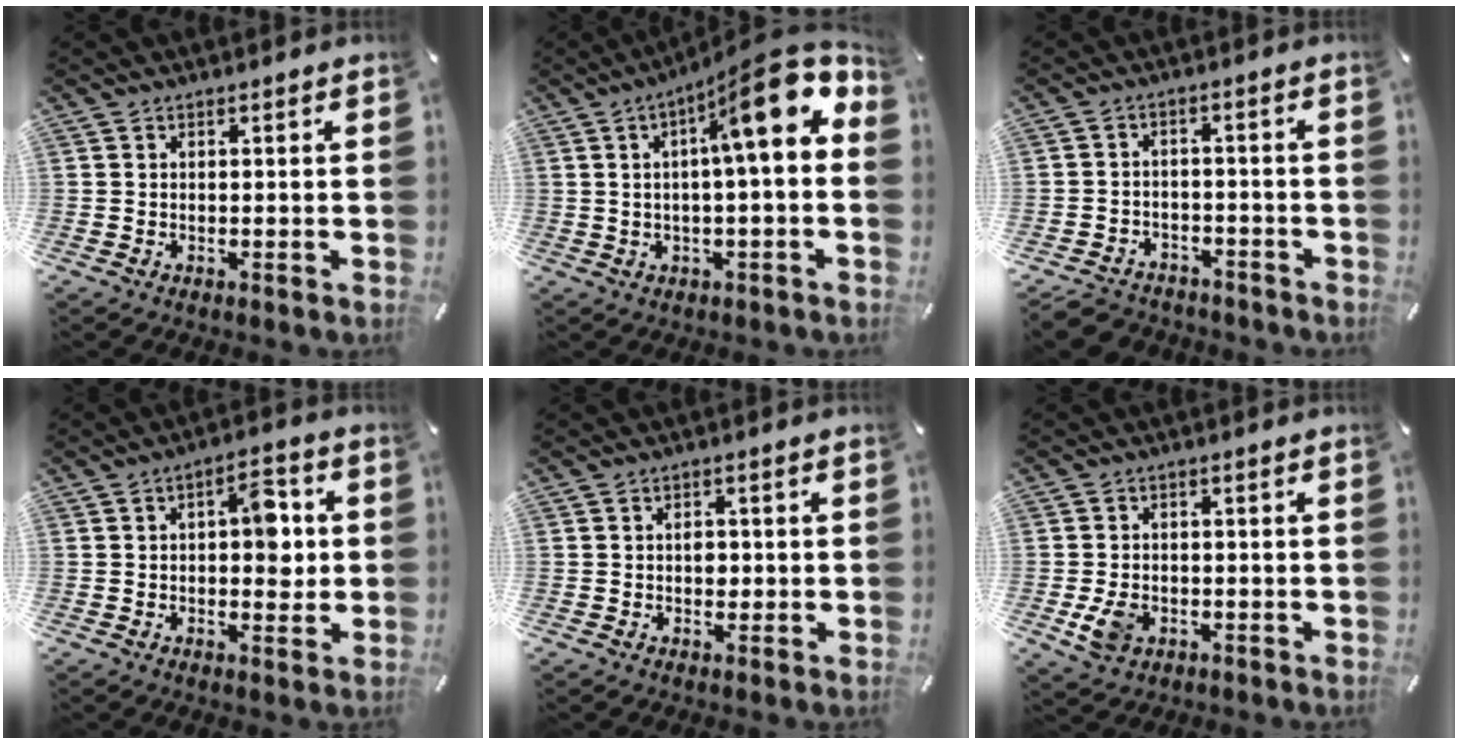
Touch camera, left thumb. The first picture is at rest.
{"total": 16.0, "force": [6.4, 2.8, 14.4], "torque": [-0.211, -0.051, 0.091]}
{"total": 4.7, "force": [-3.8, 2.6, 1.1], "torque": [-0.027, 0.019, -0.075]}
{"total": 9.0, "force": [0.8, 4.9, 7.5], "torque": [-0.081, -0.002, 0.006]}
{"total": 2.4, "force": [-0.2, 1.8, 1.6], "torque": [-0.015, -0.003, -0.009]}
{"total": 5.6, "force": [-1.6, 4.1, 3.4], "torque": [-0.074, 0.000, -0.032]}